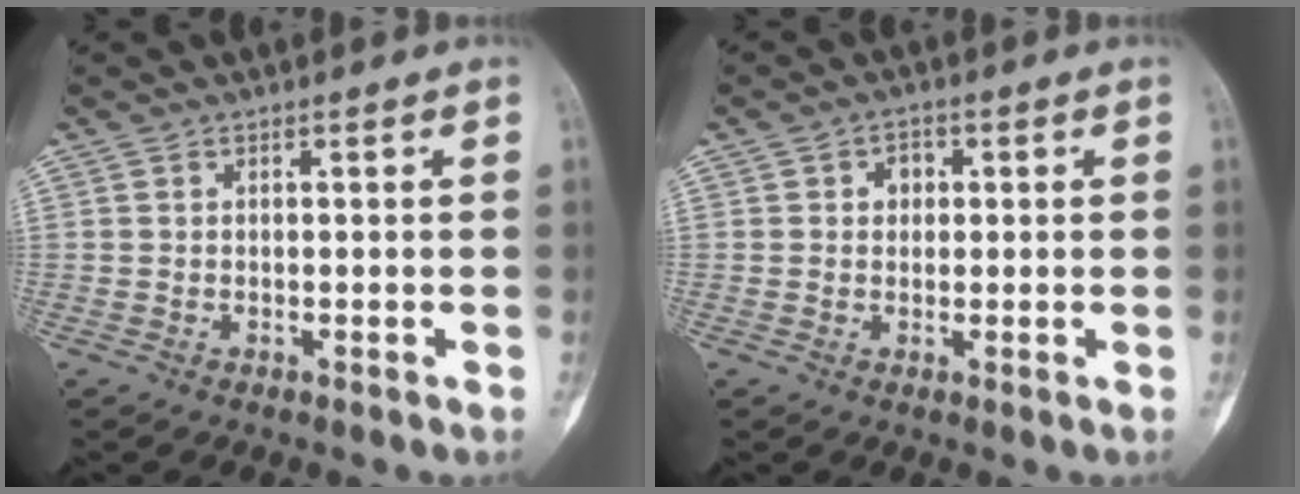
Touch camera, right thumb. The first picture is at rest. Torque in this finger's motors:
{"motor_torque": [0.25, -0.01, 0.23, 0.05, -0.02]}